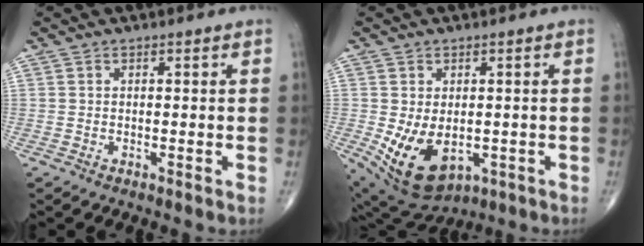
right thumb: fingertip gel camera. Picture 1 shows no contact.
{"total": 11.3, "force": [-2.3, 7.1, 8.6], "torque": [-0.138, -0.010, -0.013]}